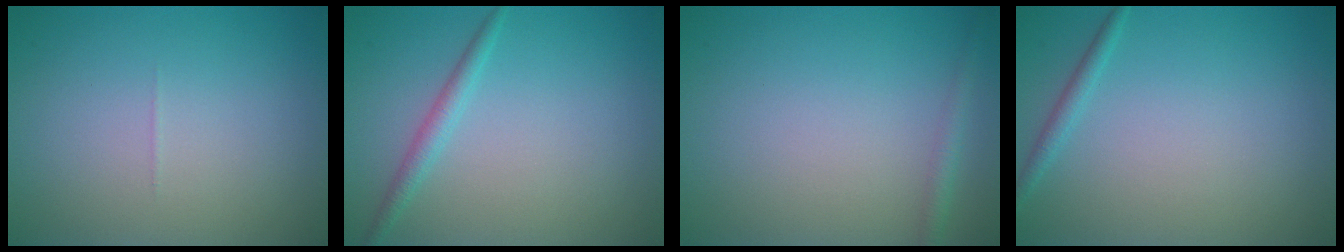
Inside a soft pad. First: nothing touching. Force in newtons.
{"total": 1.6, "press": 1.6, "slide": 0.1}
{"total": 1.3, "press": 1.3, "slide": 0.0}
{"total": 1.1, "press": 1.1, "slide": 0.1}